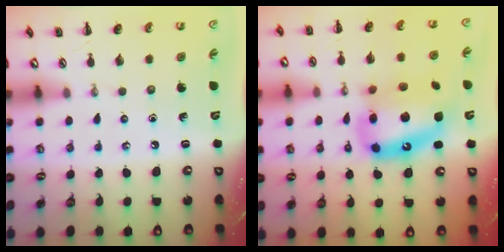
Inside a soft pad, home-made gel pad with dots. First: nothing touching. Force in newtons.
{"total": 16.9, "press": 16.4, "slide": 4.3}